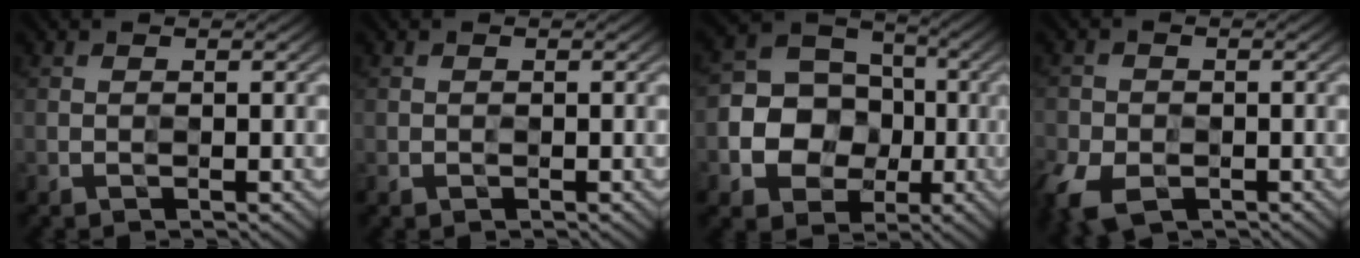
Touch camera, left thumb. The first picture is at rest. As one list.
[{"total": 0.8, "force": [-0.2, 0.7, 0.2], "torque": [-0.004, -0.005, -0.004]}, {"total": 9.5, "force": [-1.8, 8.4, 4.1], "torque": [-0.083, -0.012, -0.056]}, {"total": 5.4, "force": [-2.9, 3.6, 2.7], "torque": [-0.073, -0.017, -0.057]}]